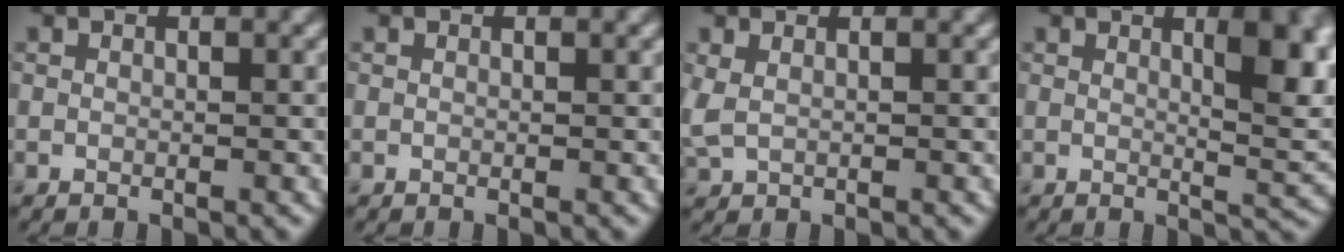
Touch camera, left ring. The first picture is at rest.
{"total": 0.0}
{"total": 1.4, "force": [0.5, 0.8, 1.0], "torque": [-0.027, 0.001, 0.012]}
{"total": 6.3, "force": [1.9, 2.0, 5.6], "torque": [-0.057, -0.001, 0.029]}